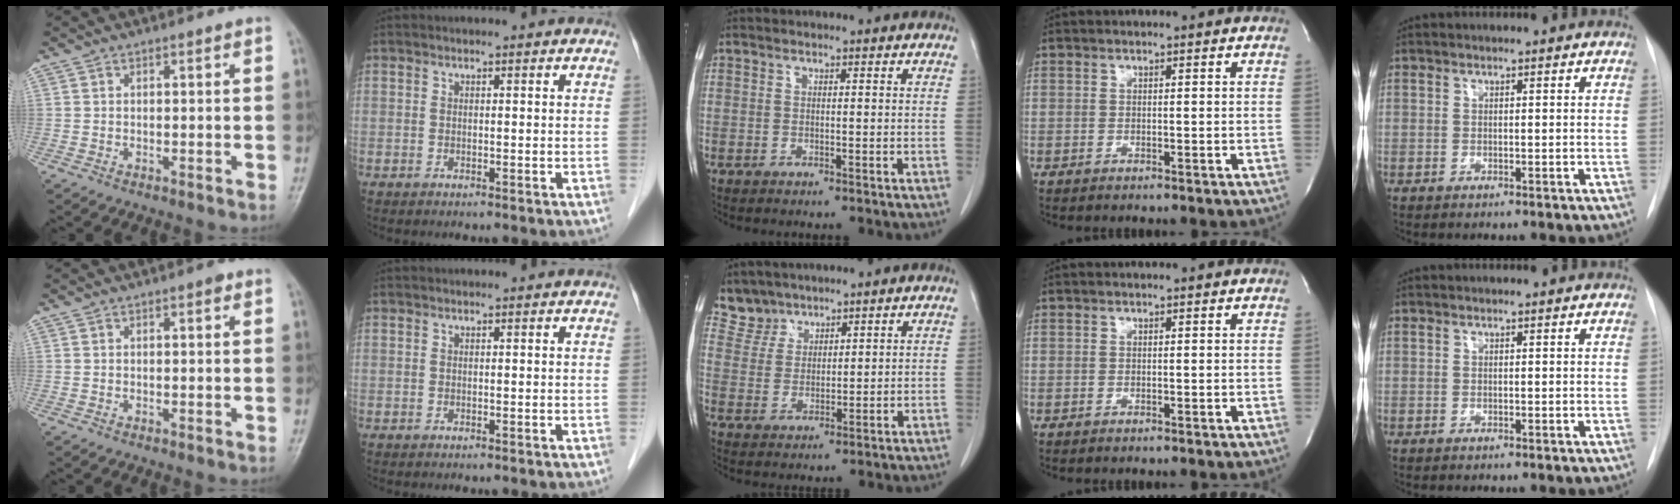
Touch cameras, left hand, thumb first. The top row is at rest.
{"thumb": {"total": 0.7, "force": [0.3, 0.3, 0.6], "torque": [-0.007, 0.001, 0.000]}, "middle": {"total": 4.4, "force": [3.9, 2.0, -0.6], "torque": [0.017, 0.002, 0.081]}}